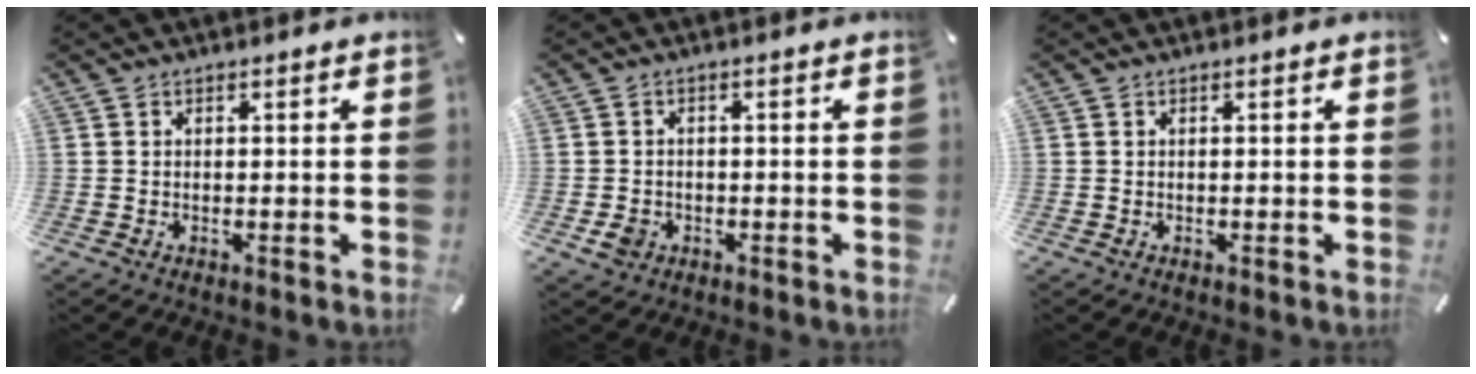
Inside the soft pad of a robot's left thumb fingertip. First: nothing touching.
{"total": 3.4, "force": [-1.2, 2.9, 1.3], "torque": [-0.028, 0.003, -0.023]}
{"total": 0.0}